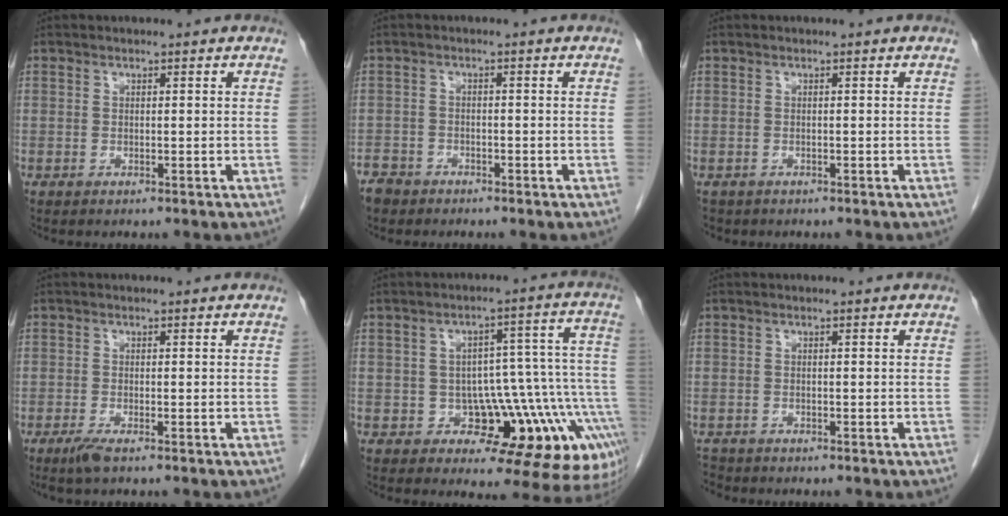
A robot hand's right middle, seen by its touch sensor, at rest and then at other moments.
{"total": 3.9, "force": [-3.3, 2.2, 0.1], "torque": [-0.006, 0.003, -0.064]}
{"total": 1.5, "force": [-1.2, 0.9, 0.2], "torque": [-0.009, -0.001, -0.014]}
{"total": 2.1, "force": [-1.5, 0.2, 1.5], "torque": [-0.036, -0.006, -0.030]}
{"total": 13.8, "force": [-6.4, 7.2, 9.9], "torque": [-0.057, 0.074, -0.077]}
{"total": 1.9, "force": [-1.8, 0.7, -0.1], "torque": [-0.002, -0.005, -0.031]}